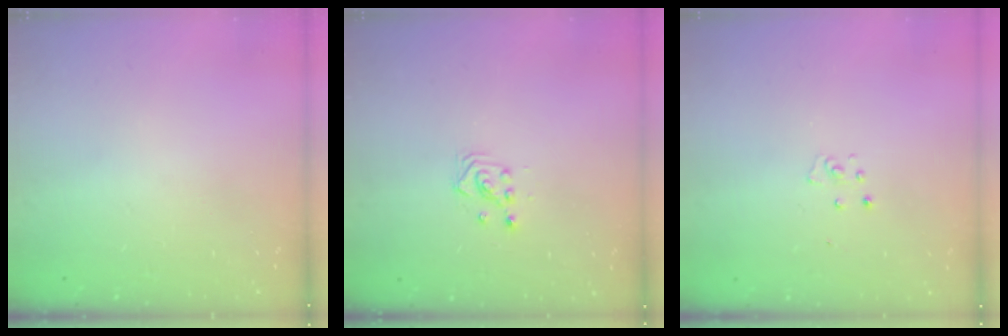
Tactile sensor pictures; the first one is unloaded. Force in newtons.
{"total": 2.9, "press": 2.9, "slide": 0.3}
{"total": 2.6, "press": 2.6, "slide": 0.2}